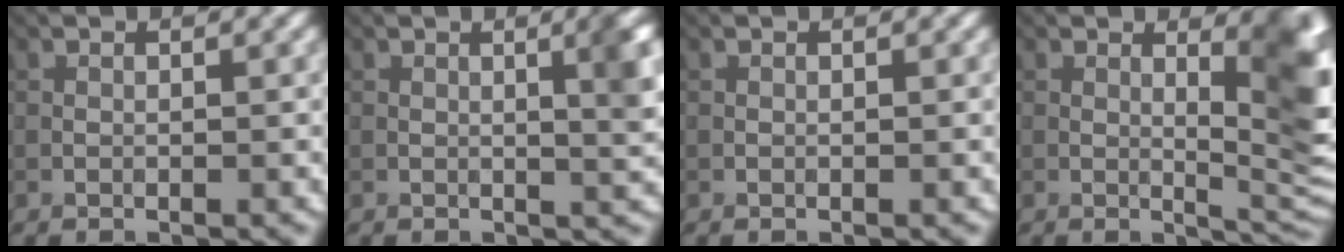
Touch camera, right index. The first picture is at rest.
{"total": 3.7, "force": [0.5, 1.0, 3.5], "torque": [-0.036, 0.008, 0.005]}
{"total": 0.0}
{"total": 7.7, "force": [1.6, 2.3, 7.1], "torque": [-0.080, -0.008, 0.030]}